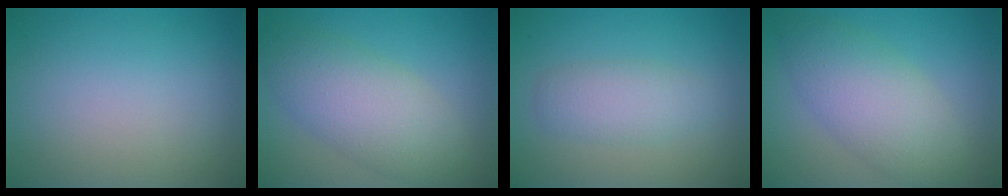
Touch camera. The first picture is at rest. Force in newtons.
{"total": 6.2, "press": 6.2, "slide": 0.1}
{"total": 2.8, "press": 2.8, "slide": 0.1}
{"total": 5.9, "press": 5.9, "slide": 0.3}